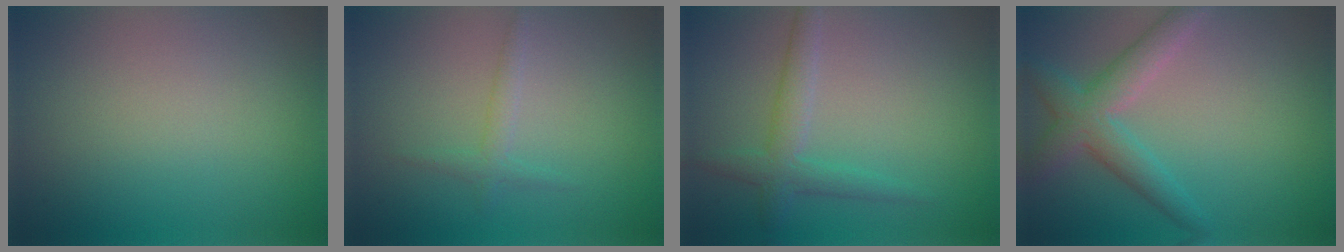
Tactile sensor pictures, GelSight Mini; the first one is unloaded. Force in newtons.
{"total": 1.4, "press": 1.4, "slide": 0.1}
{"total": 2.8, "press": 2.8, "slide": 0.1}
{"total": 4.0, "press": 4.0, "slide": 0.2}